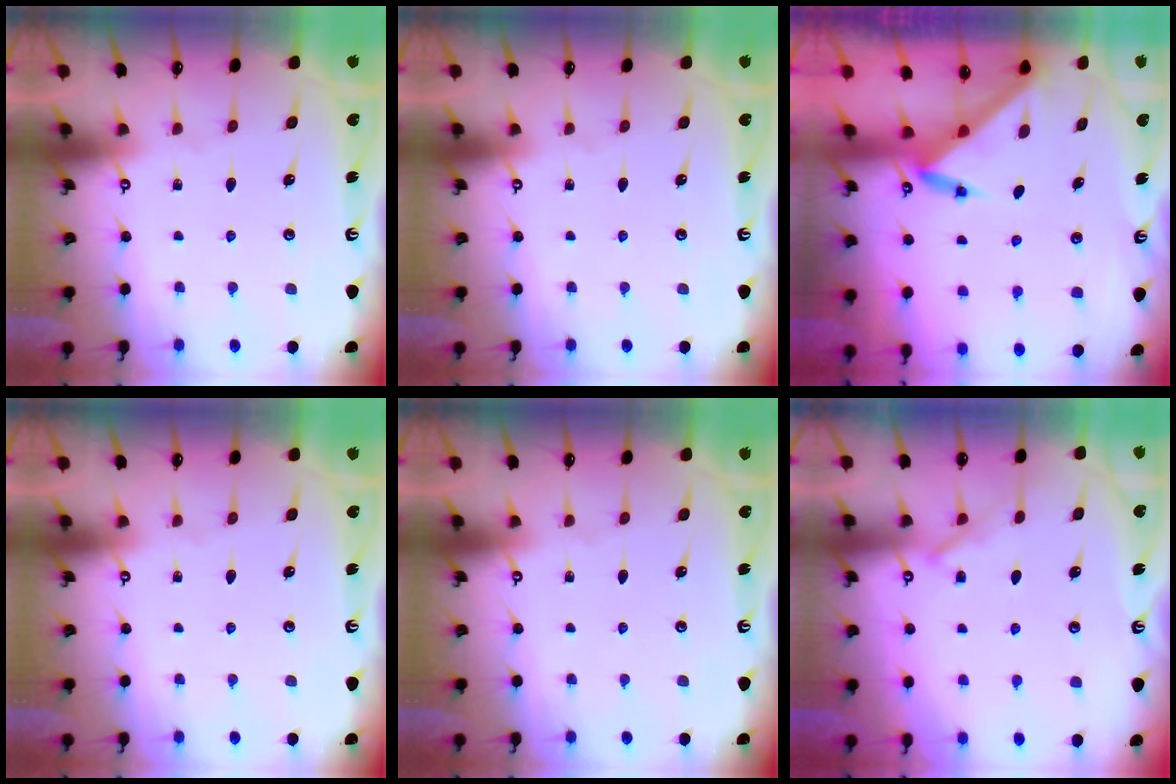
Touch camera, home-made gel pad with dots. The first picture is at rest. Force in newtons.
{"total": 0.0}
{"total": 3.2, "press": 3.2, "slide": 0.1}
{"total": 0.0}
{"total": 0.0}
{"total": 6.4, "press": 6.4, "slide": 0.7}